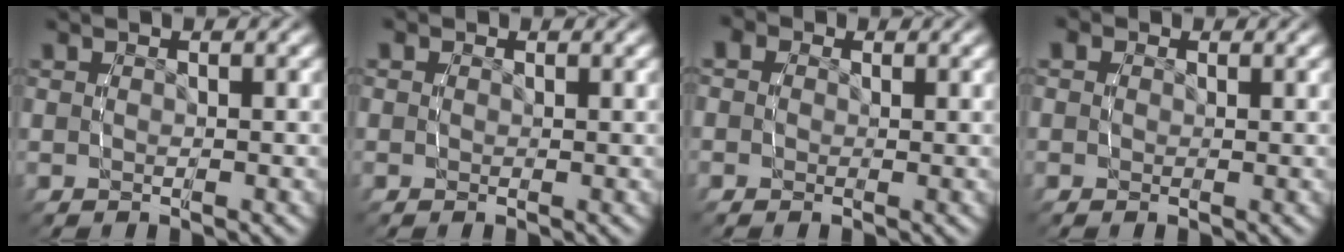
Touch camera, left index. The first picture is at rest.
{"total": 1.0, "force": [0.0, 1.0, 0.1], "torque": [0.002, -0.009, 0.002]}
{"total": 2.8, "force": [0.2, 2.7, 0.8], "torque": [-0.016, -0.002, -0.005]}
{"total": 1.8, "force": [0.2, 1.8, 0.5], "torque": [-0.006, -0.007, 0.002]}